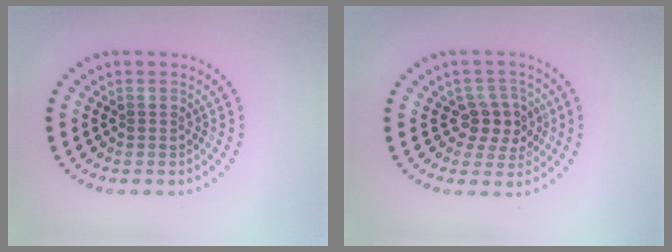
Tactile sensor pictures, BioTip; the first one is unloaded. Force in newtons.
{"total": 3.0, "press": 2.6, "slide": 1.4}